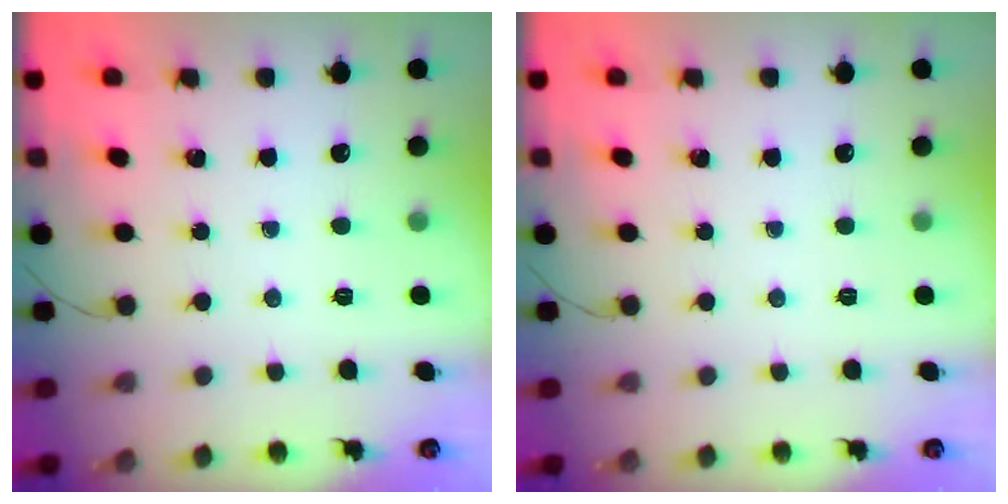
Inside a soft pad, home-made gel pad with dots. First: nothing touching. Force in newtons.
{"total": 0.0}